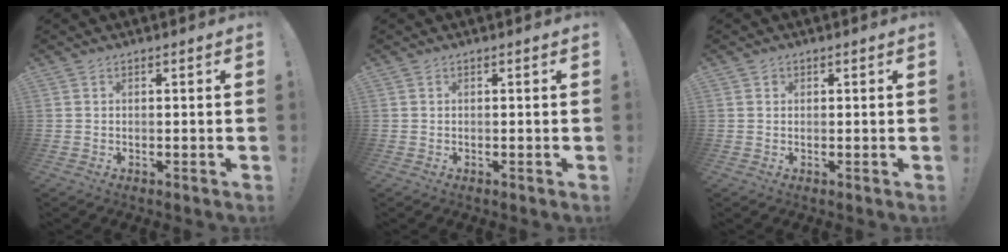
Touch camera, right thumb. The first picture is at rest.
{"total": 0.0}
{"total": 0.5, "force": [0.3, 0.5, 0.0], "torque": [0.003, 0.000, 0.004]}